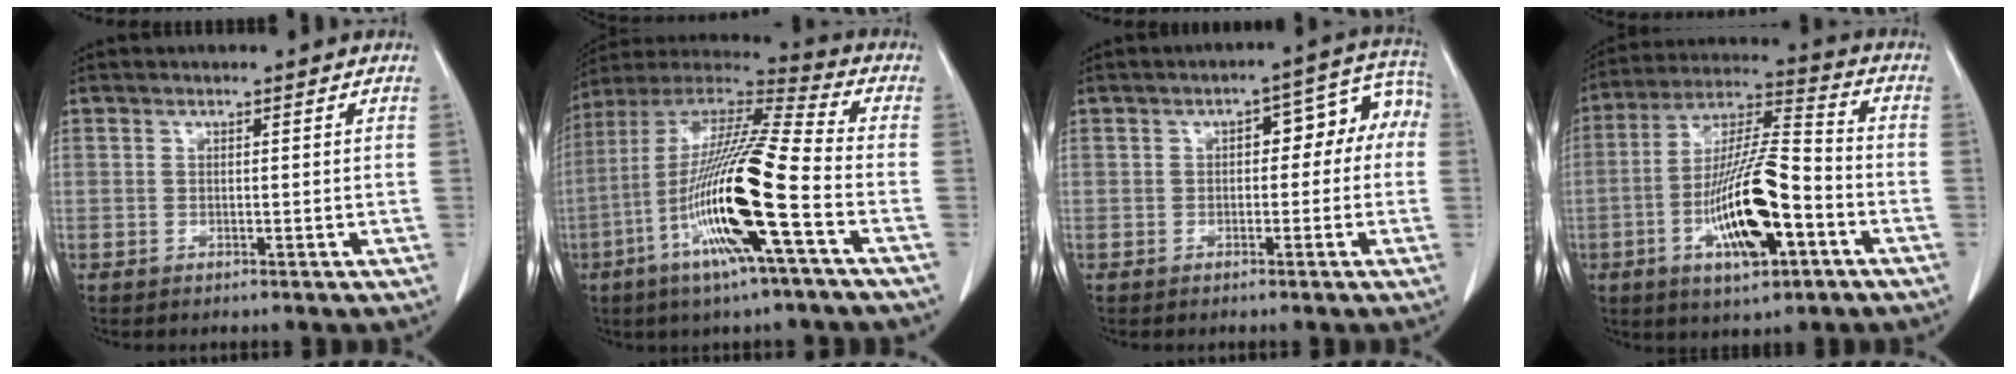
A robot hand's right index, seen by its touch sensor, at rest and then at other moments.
{"total": 20.2, "force": [-6.5, 0.3, 19.1], "torque": [-0.390, -0.021, -0.133]}
{"total": 7.9, "force": [0.3, 3.9, 6.9], "torque": [-0.074, 0.051, 0.002]}
{"total": 15.6, "force": [-5.3, 3.4, 14.3], "torque": [-0.273, 0.000, -0.091]}